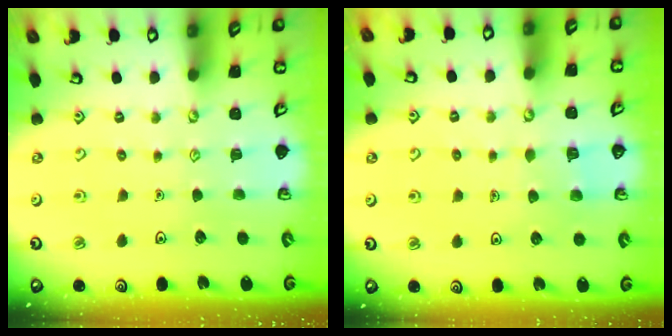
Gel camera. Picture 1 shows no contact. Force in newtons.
{"total": 2.6, "press": 2.6, "slide": 0.2}